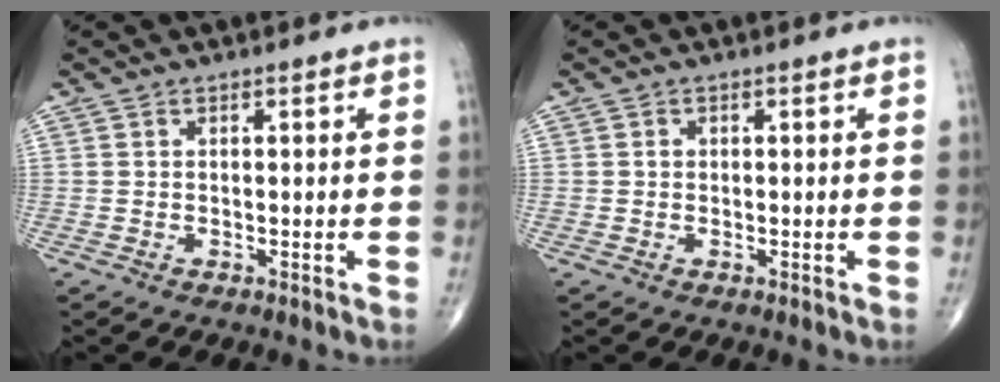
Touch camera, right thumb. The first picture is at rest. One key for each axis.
{"total": 0.8, "fx": 0.1, "fy": 0.7, "fz": 0.3, "tx": -0.001, "ty": 0.002, "tz": 0.003}